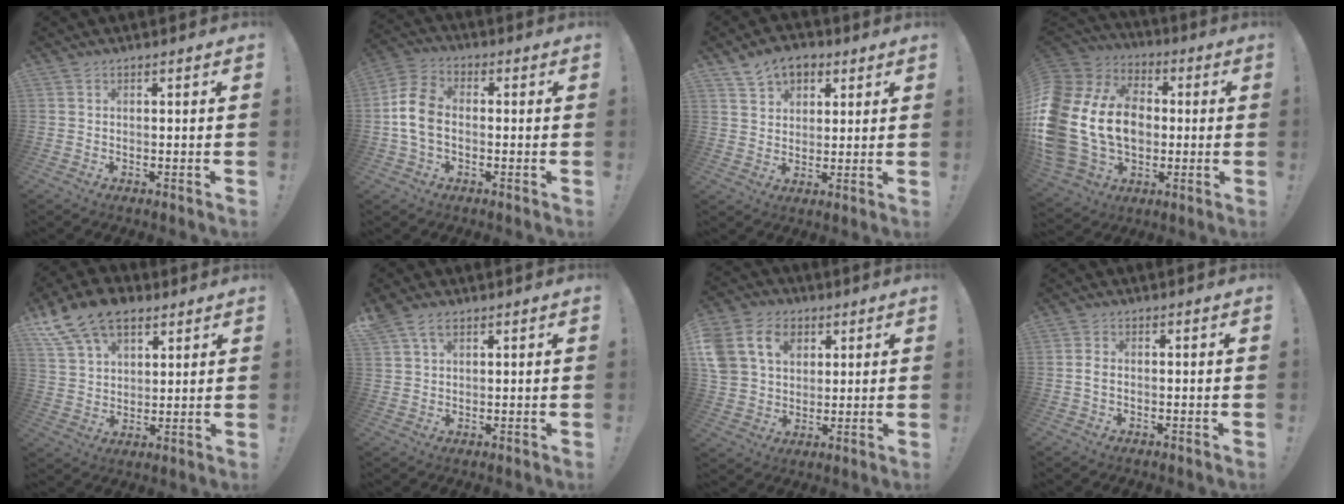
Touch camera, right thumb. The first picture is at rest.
{"total": 10.5, "force": [-1.1, 7.0, 7.7], "torque": [-0.157, 0.014, -0.014]}
{"total": 8.4, "force": [5.1, 5.9, 3.1], "torque": [-0.044, -0.023, 0.097]}
{"total": 26.1, "force": [0.4, 19.6, 17.3], "torque": [-0.350, 0.006, 0.033]}
{"total": 14.7, "force": [9.3, 9.0, 6.9], "torque": [-0.126, -0.047, 0.179]}
{"total": 4.6, "force": [2.9, 2.7, 2.4], "torque": [-0.038, -0.010, 0.054]}
{"total": 15.9, "force": [5.9, 12.2, 8.3], "torque": [-0.156, -0.016, 0.117]}
{"total": 1.6, "force": [-0.2, 0.9, 1.3], "torque": [-0.030, 0.007, -0.003]}